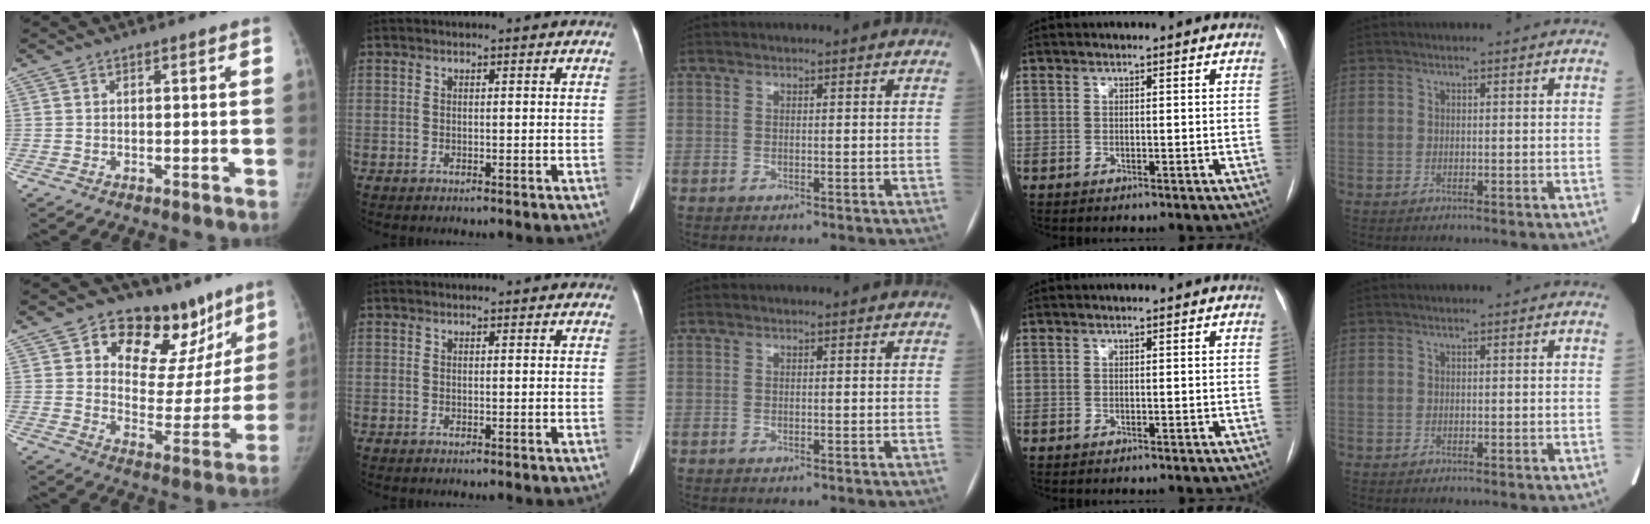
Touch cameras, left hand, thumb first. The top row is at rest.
{"thumb": {"total": 20.6, "force": [12.2, 12.4, 11.1], "torque": [-0.078, -0.050, 0.179]}, "index": {"total": 1.8, "force": [1.6, 0.7, 0.5], "torque": [-0.010, 0.010, 0.012]}}